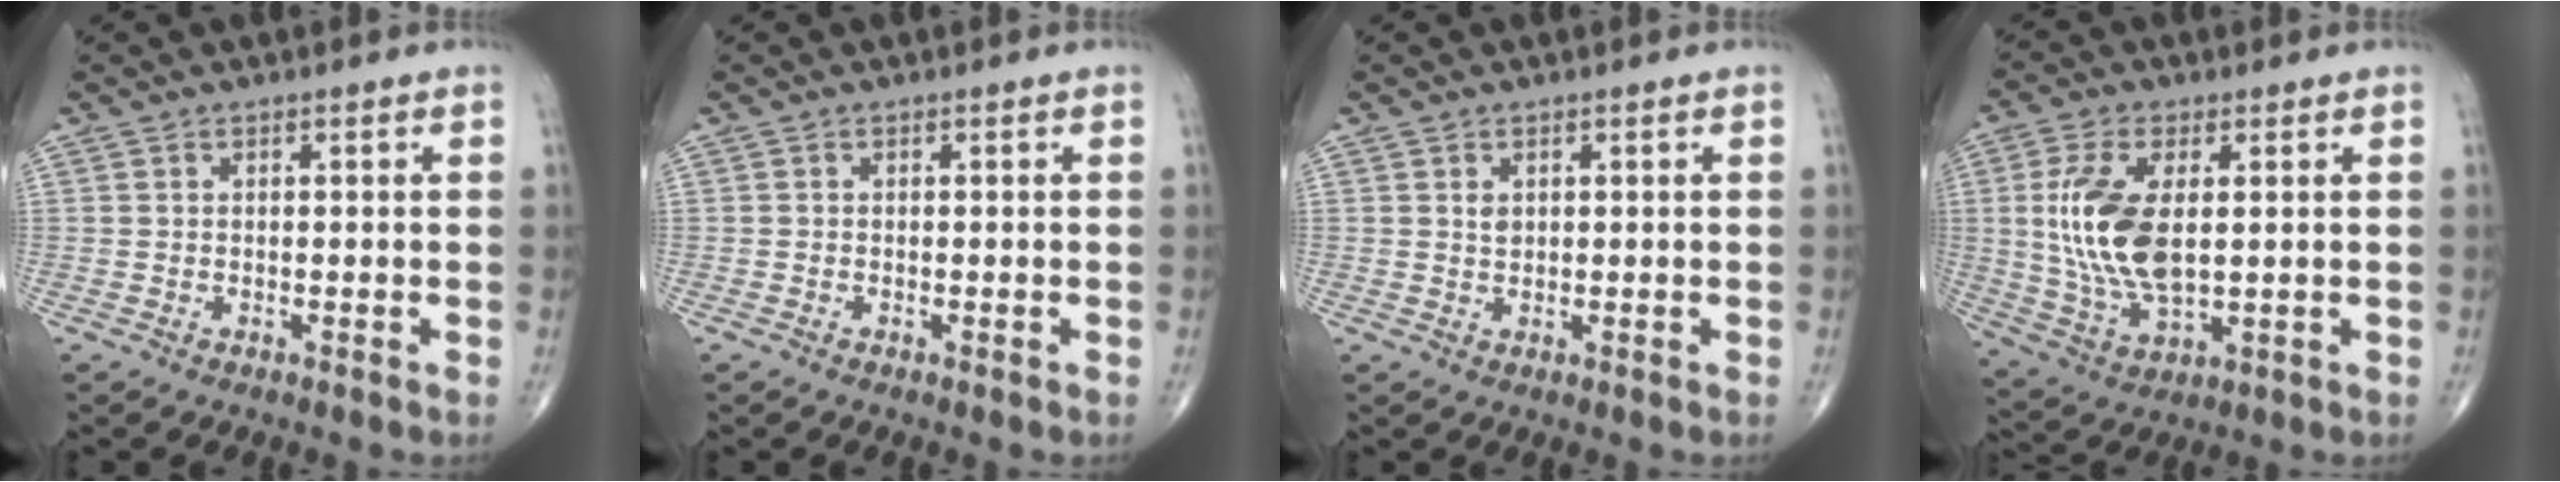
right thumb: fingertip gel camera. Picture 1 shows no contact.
{"total": 0.0}
{"total": 1.3, "force": [0.5, 0.9, 0.8], "torque": [-0.006, -0.004, 0.010]}
{"total": 13.9, "force": [1.6, 6.8, 11.9], "torque": [-0.247, -0.011, 0.039]}